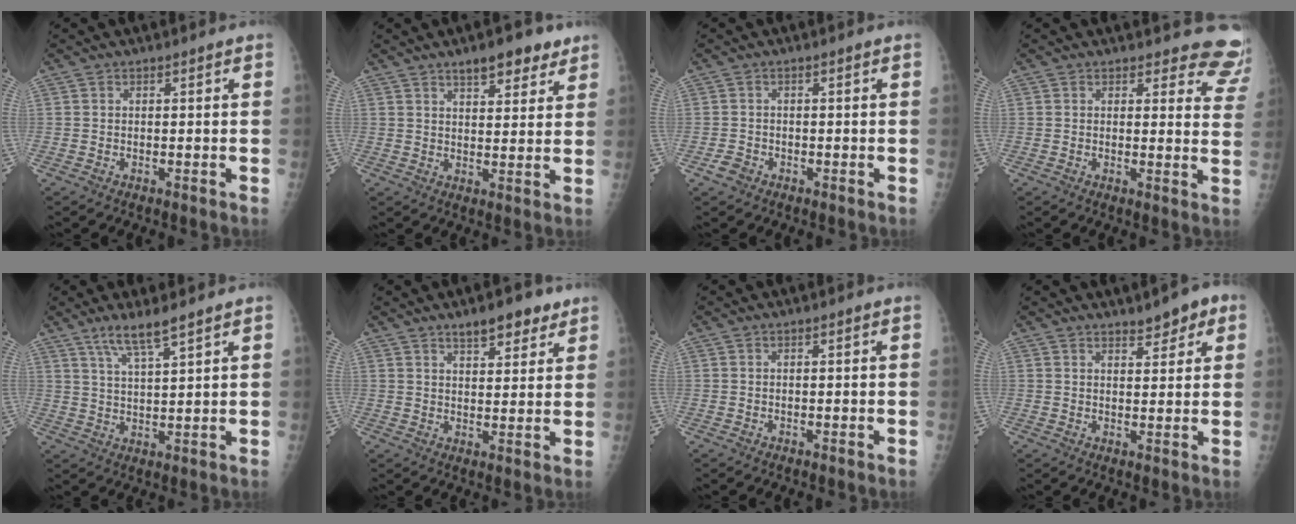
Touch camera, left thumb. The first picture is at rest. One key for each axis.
{"total": 7.8, "fx": 5.4, "fy": 3.0, "fz": 4.8, "tx": -0.044, "ty": -0.027, "tz": 0.077}
{"total": 1.7, "fx": -1.0, "fy": 1.3, "fz": 0.5, "tx": -0.008, "ty": 0.005, "tz": -0.019}
{"total": 9.4, "fx": 9.0, "fy": 2.7, "fz": 0.1, "tx": 0.053, "ty": -0.077, "tz": 0.060}
{"total": 6.2, "fx": 4.5, "fy": 0.4, "fz": 4.2, "tx": -0.084, "ty": -0.026, "tz": 0.090}
{"total": 7.2, "fx": 5.1, "fy": 2.7, "fz": 4.4, "tx": -0.041, "ty": -0.027, "tz": 0.074}
{"total": 0.0}
{"total": 4.9, "fx": 3.1, "fy": 1.9, "fz": 3.2, "tx": -0.024, "ty": -0.015, "tz": 0.042}